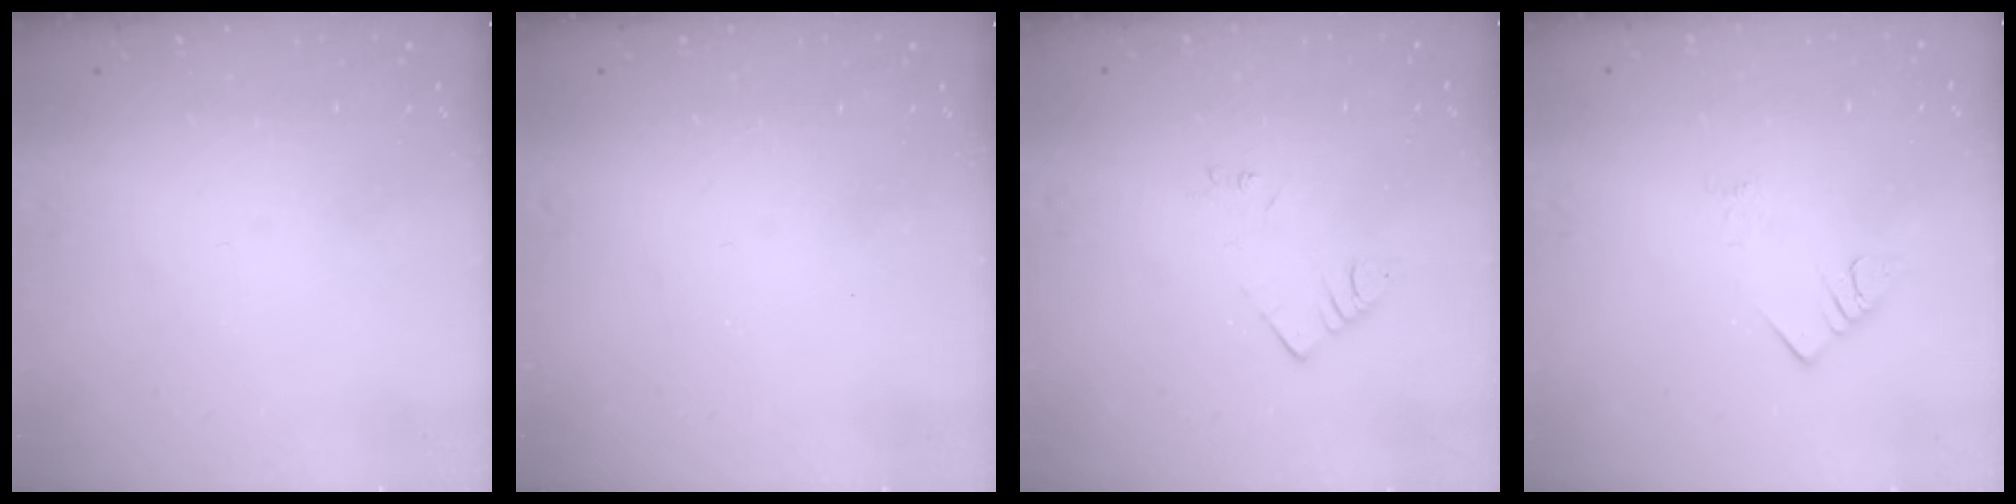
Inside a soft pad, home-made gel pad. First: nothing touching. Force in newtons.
{"total": 1.6, "press": 1.6, "slide": 0.2}
{"total": 2.6, "press": 2.6, "slide": 0.3}
{"total": 2.7, "press": 2.7, "slide": 0.3}